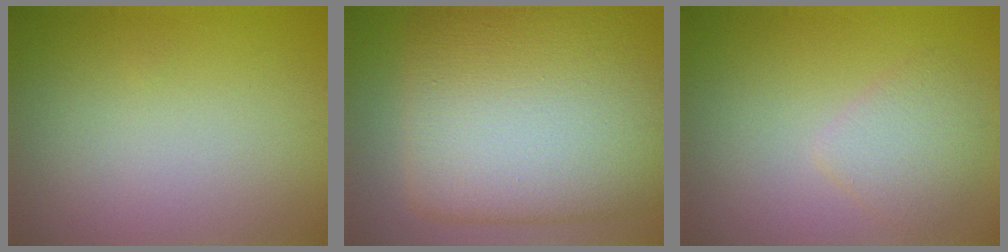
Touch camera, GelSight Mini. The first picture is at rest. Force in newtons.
{"total": 16.5, "press": 16.5, "slide": 0.4}
{"total": 2.5, "press": 2.5, "slide": 0.2}